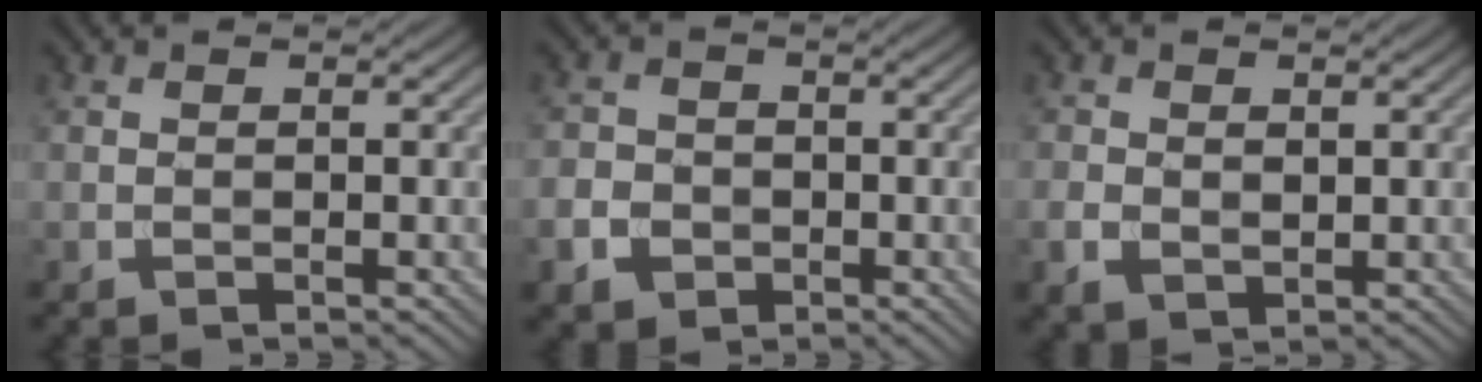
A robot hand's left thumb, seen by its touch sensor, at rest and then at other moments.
{"total": 4.1, "force": [-1.7, 3.5, 1.5], "torque": [-0.031, -0.010, -0.041]}
{"total": 2.5, "force": [-0.1, 1.9, 1.7], "torque": [-0.036, -0.007, 0.002]}